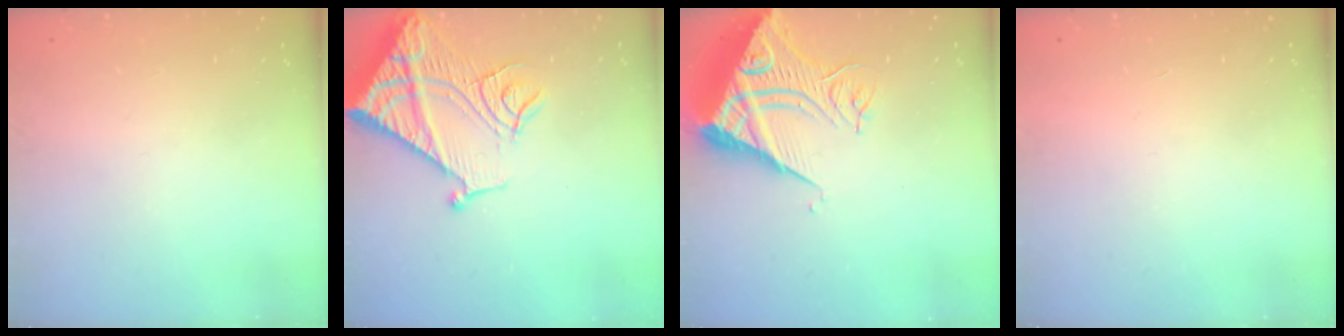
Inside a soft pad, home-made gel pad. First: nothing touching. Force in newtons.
{"total": 19.7, "press": 19.6, "slide": 2.1}
{"total": 12.0, "press": 11.9, "slide": 0.7}
{"total": 1.7, "press": 1.7, "slide": 0.1}